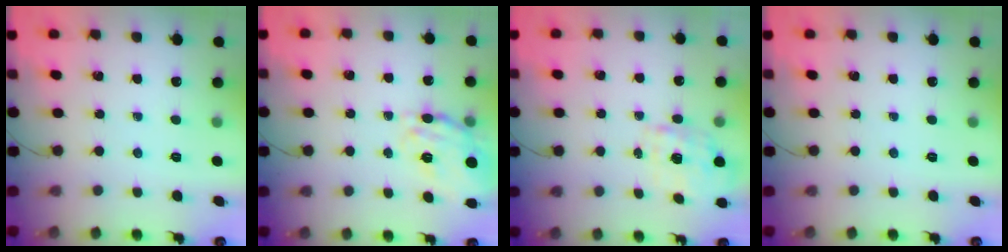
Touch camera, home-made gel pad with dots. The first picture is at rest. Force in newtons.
{"total": 12.4, "press": 12.0, "slide": 3.0}
{"total": 1.7, "press": 1.6, "slide": 0.6}
{"total": 0.0}